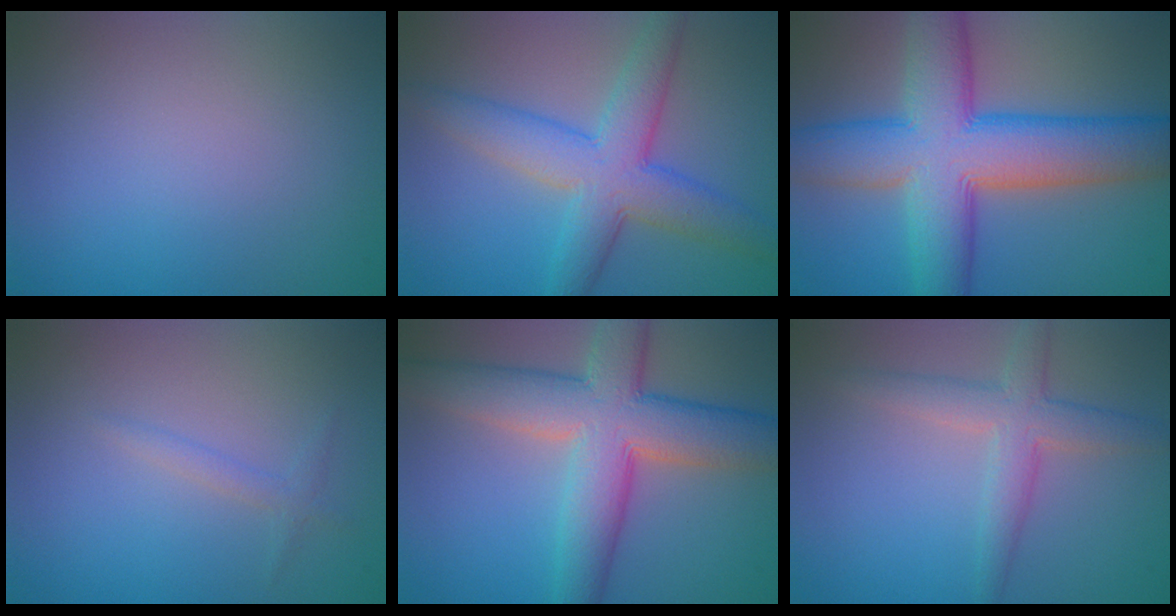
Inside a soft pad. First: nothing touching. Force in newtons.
{"total": 7.0, "press": 7.0, "slide": 0.1}
{"total": 12.3, "press": 12.3, "slide": 0.3}
{"total": 1.1, "press": 1.1, "slide": 0.1}
{"total": 9.7, "press": 9.7, "slide": 0.4}
{"total": 3.6, "press": 3.6, "slide": 0.1}